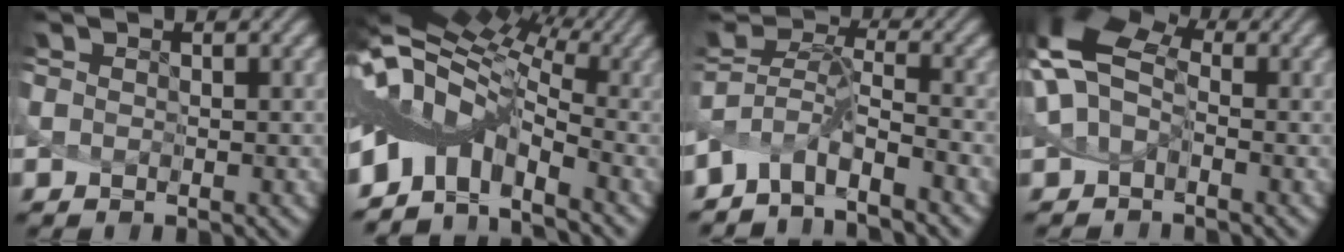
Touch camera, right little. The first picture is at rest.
{"total": 7.3, "force": [-0.9, 4.0, 6.1], "torque": [-0.121, 0.005, -0.025]}
{"total": 3.0, "force": [-2.2, 0.5, 2.0], "torque": [-0.039, -0.008, -0.050]}
{"total": 4.7, "force": [0.4, 3.1, 3.6], "torque": [-0.062, 0.012, -0.005]}